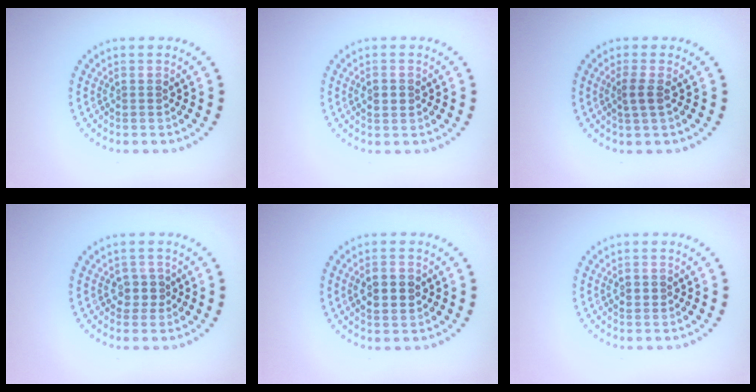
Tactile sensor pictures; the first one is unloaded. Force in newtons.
{"total": 1.2, "press": 1.2, "slide": 0.1}
{"total": 1.6, "press": 1.3, "slide": 0.9}
{"total": 1.7, "press": 1.5, "slide": 0.9}
{"total": 3.2, "press": 3.2, "slide": 0.3}
{"total": 1.0, "press": 0.9, "slide": 0.2}